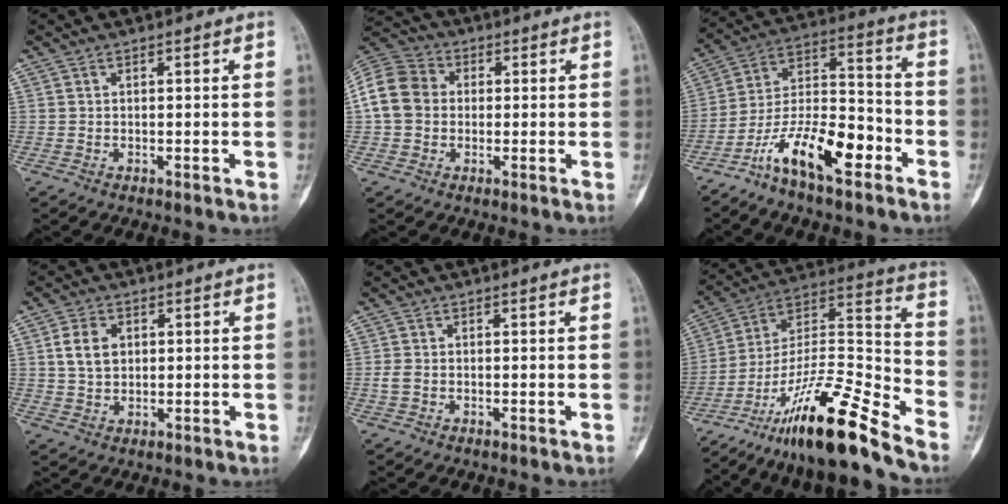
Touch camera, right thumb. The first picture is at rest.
{"total": 10.3, "force": [0.5, 8.7, 5.6], "torque": [-0.103, 0.026, -0.002]}
{"total": 15.1, "force": [-8.5, 5.6, 11.1], "torque": [-0.194, 0.074, -0.161]}
{"total": 5.9, "force": [1.4, 4.2, 3.8], "torque": [-0.056, -0.003, 0.024]}
{"total": 1.8, "force": [-0.4, 1.3, 1.2], "torque": [-0.030, 0.002, -0.010]}
{"total": 21.9, "force": [-16.5, 2.6, 14.2], "torque": [-0.273, 0.081, -0.294]}